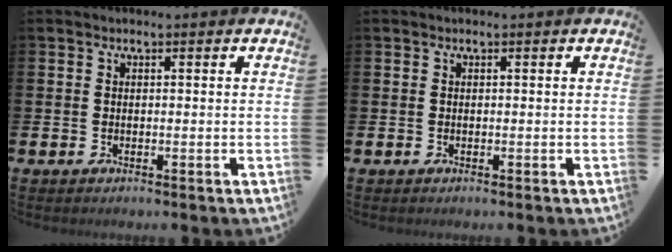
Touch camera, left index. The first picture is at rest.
{"total": 0.0}